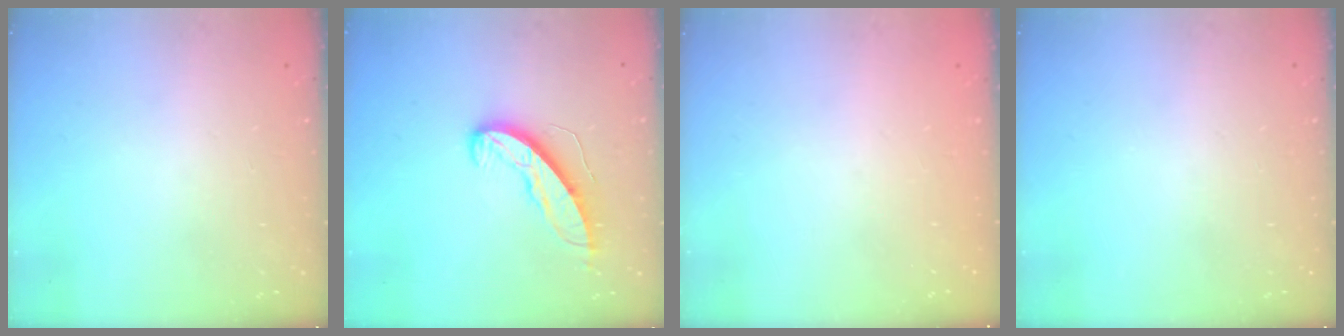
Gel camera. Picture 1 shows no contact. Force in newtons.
{"total": 9.1, "press": 9.1, "slide": 0.5}
{"total": 0.0}
{"total": 0.0}